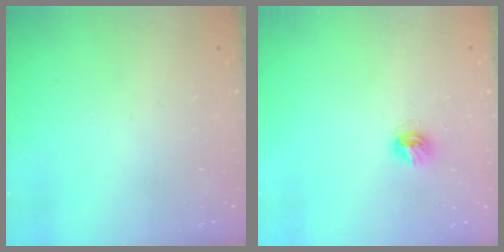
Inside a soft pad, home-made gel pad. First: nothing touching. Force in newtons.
{"total": 4.6, "press": 4.6, "slide": 0.6}